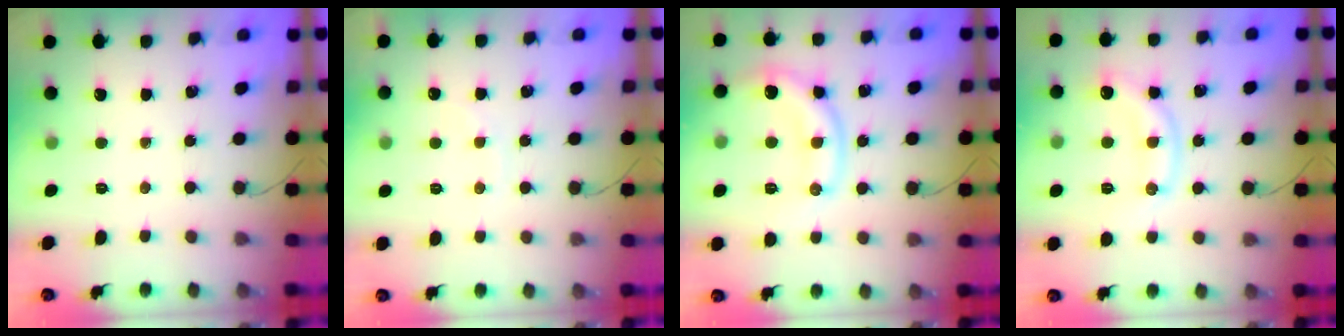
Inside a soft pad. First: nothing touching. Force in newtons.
{"total": 3.5, "press": 3.4, "slide": 1.0}
{"total": 11.2, "press": 11.2, "slide": 0.1}
{"total": 9.9, "press": 9.9, "slide": 0.3}